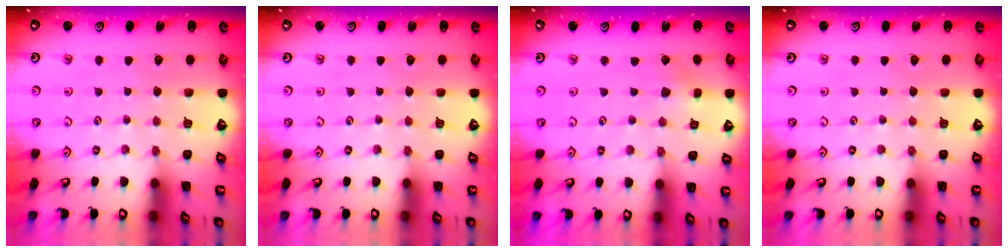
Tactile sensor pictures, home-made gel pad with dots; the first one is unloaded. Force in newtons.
{"total": 0.0}
{"total": 2.5, "press": 2.4, "slide": 0.3}
{"total": 0.0}